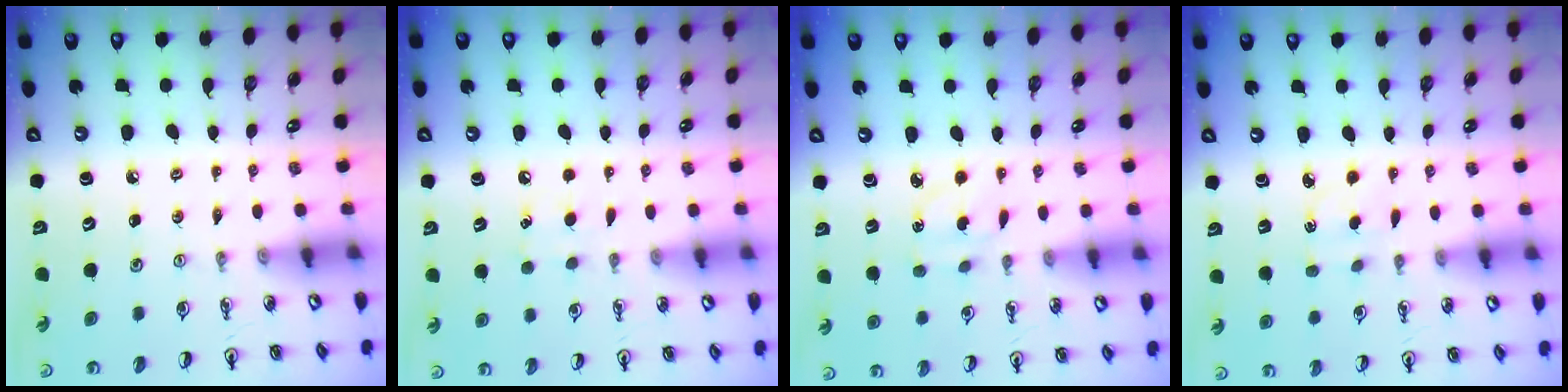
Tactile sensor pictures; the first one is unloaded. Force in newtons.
{"total": 6.6, "press": 6.5, "slide": 0.7}
{"total": 3.3, "press": 3.3, "slide": 0.4}
{"total": 1.6, "press": 1.5, "slide": 0.5}